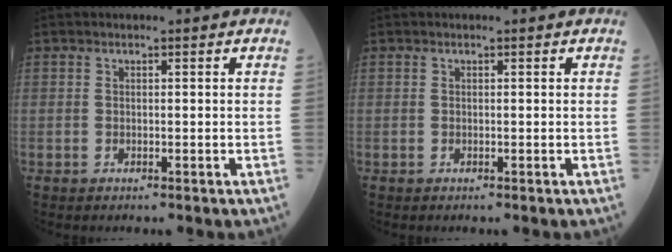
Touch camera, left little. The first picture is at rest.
{"total": 0.0}